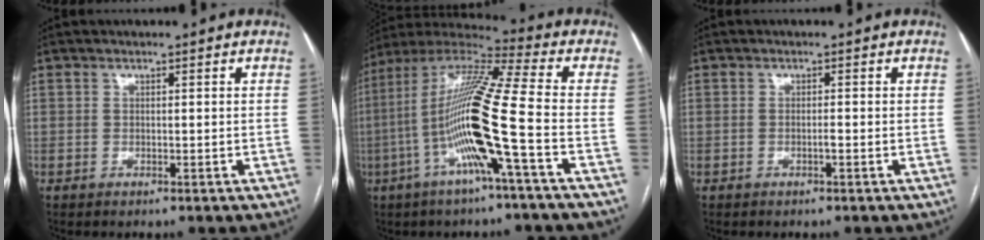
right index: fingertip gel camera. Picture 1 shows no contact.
{"total": 17.2, "force": [-4.6, -0.7, 16.6], "torque": [-0.327, 0.004, -0.099]}
{"total": 0.7, "force": [-0.4, 0.0, 0.6], "torque": [-0.013, 0.000, -0.006]}